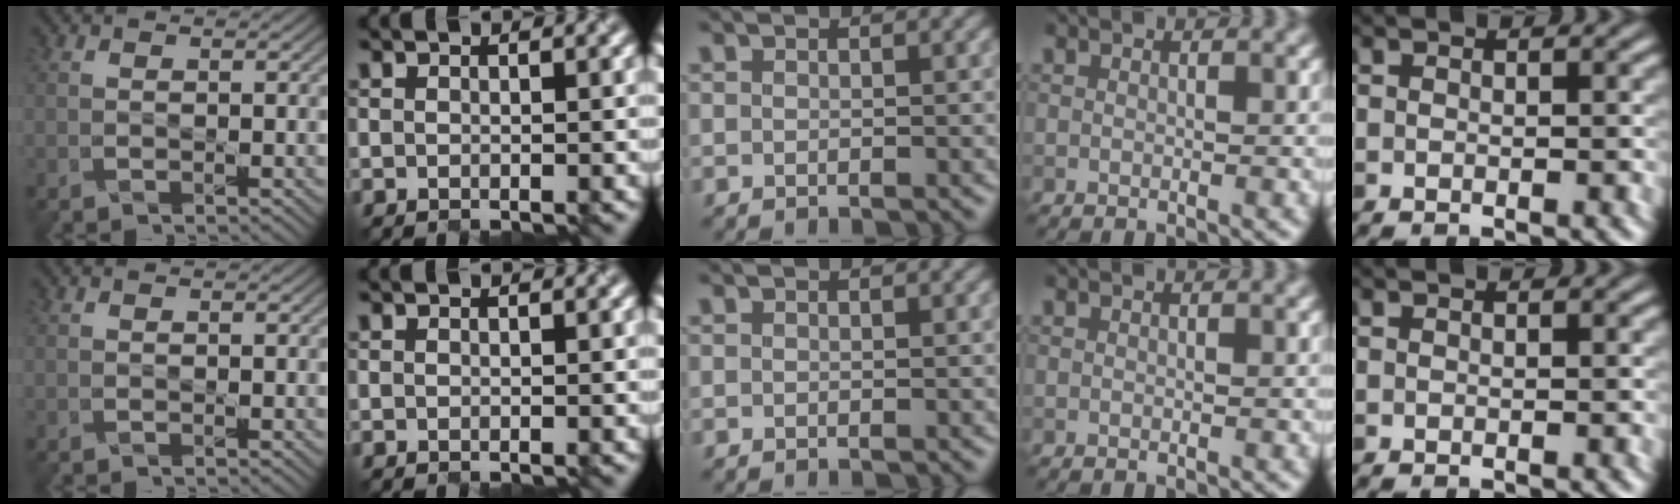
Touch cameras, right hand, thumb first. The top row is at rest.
{}